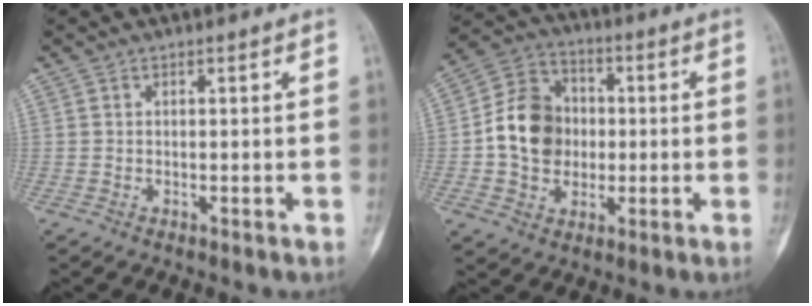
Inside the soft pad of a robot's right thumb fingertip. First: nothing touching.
{"total": 12.8, "force": [-0.3, 10.6, 7.0], "torque": [-0.096, 0.025, -0.012]}